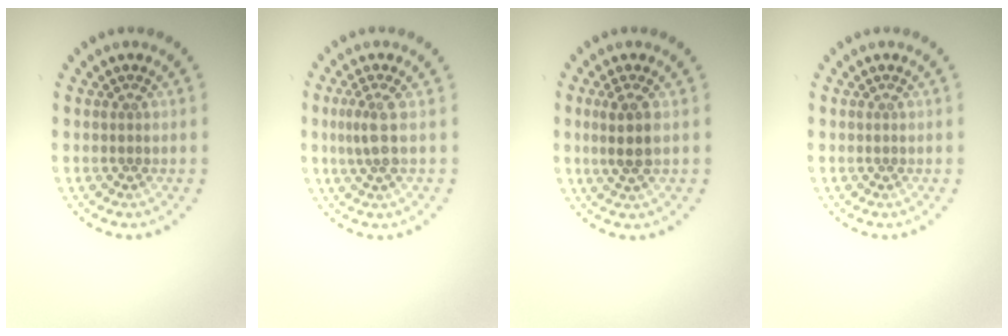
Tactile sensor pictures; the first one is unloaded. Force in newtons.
{"total": 1.9, "press": 1.5, "slide": 1.2}
{"total": 2.3, "press": 2.0, "slide": 1.2}
{"total": 0.0}